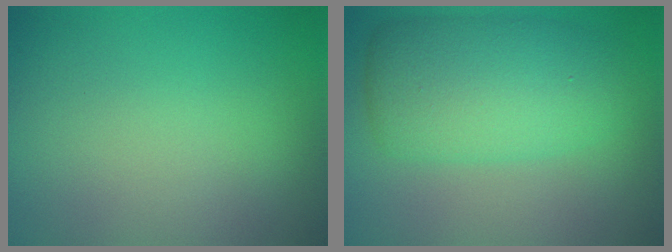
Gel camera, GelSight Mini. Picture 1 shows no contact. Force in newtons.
{"total": 6.6, "press": 6.6, "slide": 0.2}